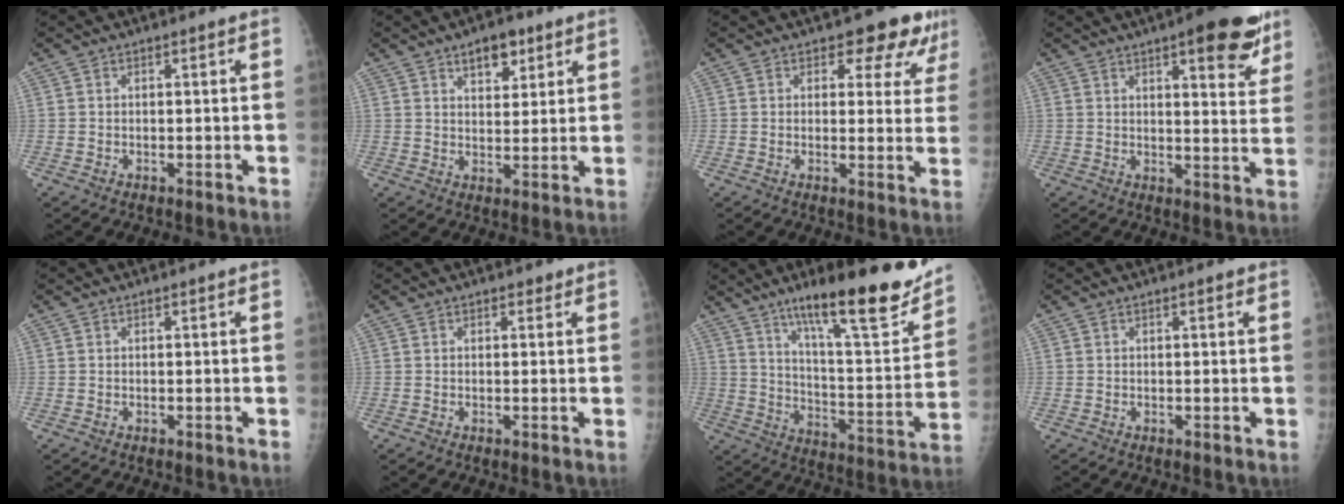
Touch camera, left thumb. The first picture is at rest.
{"total": 6.2, "force": [3.7, 3.3, 3.6], "torque": [-0.023, -0.018, 0.057]}
{"total": 7.8, "force": [5.6, 4.2, 3.6], "torque": [-0.003, -0.027, 0.052]}
{"total": 13.2, "force": [8.0, 4.2, 9.6], "torque": [-0.078, -0.037, 0.099]}
{"total": 0.0}
{"total": 0.7, "force": [0.5, 0.5, 0.1], "torque": [0.012, -0.002, 0.005]}
{"total": 24.0, "force": [16.2, 4.7, 17.1], "torque": [-0.226, -0.068, 0.255]}
{"total": 0.5, "force": [0.4, 0.2, 0.3], "torque": [-0.006, -0.002, 0.003]}